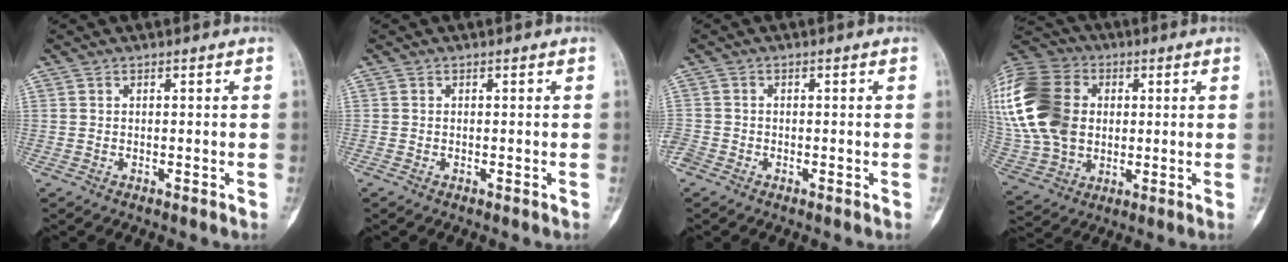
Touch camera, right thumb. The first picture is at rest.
{"total": 0.0}
{"total": 2.7, "force": [-1.6, 1.9, 1.1], "torque": [-0.030, 0.002, -0.034]}
{"total": 27.5, "force": [4.4, 20.8, 17.5], "torque": [-0.409, 0.038, 0.094]}